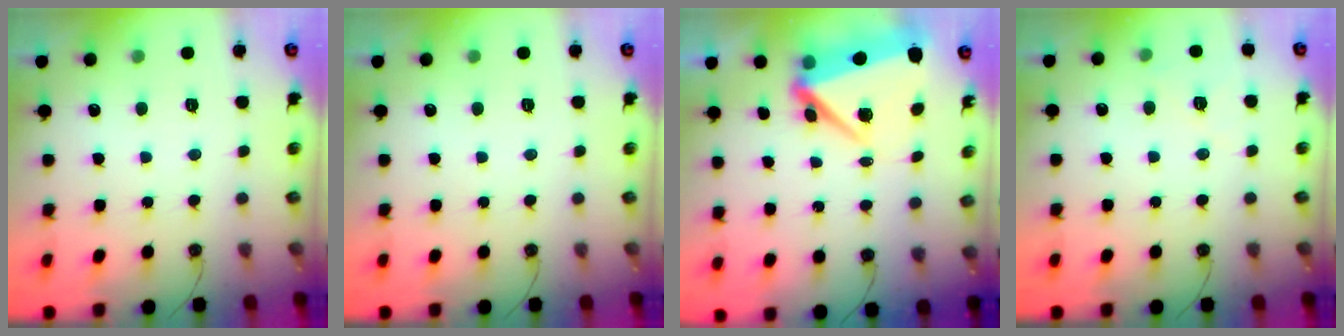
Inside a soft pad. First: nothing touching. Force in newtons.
{"total": 0.0}
{"total": 7.3, "press": 7.0, "slide": 2.0}
{"total": 5.8, "press": 5.1, "slide": 2.8}